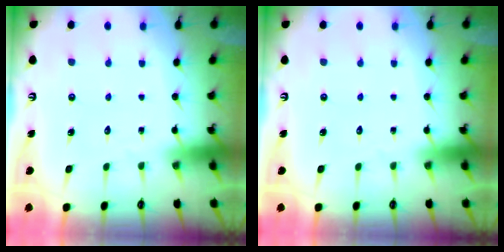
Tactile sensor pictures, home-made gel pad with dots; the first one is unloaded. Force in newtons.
{"total": 0.0}